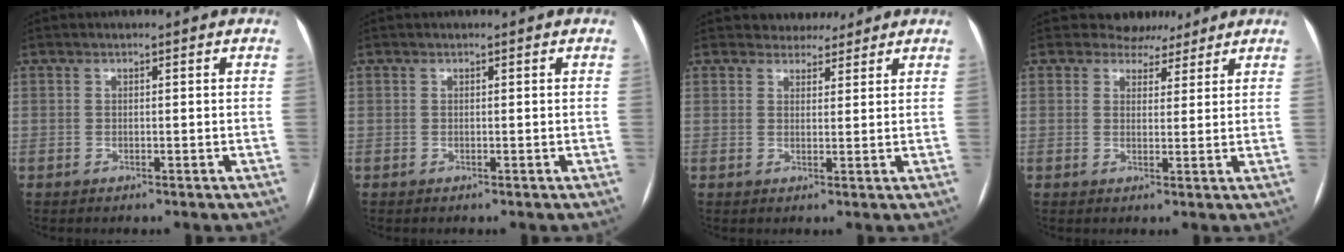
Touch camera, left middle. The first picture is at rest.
{"total": 0.0}
{"total": 3.7, "force": [3.4, 1.6, 0.1], "torque": [0.003, 0.004, 0.046]}
{"total": 4.7, "force": [4.0, 2.4, -0.2], "torque": [0.009, 0.000, 0.047]}